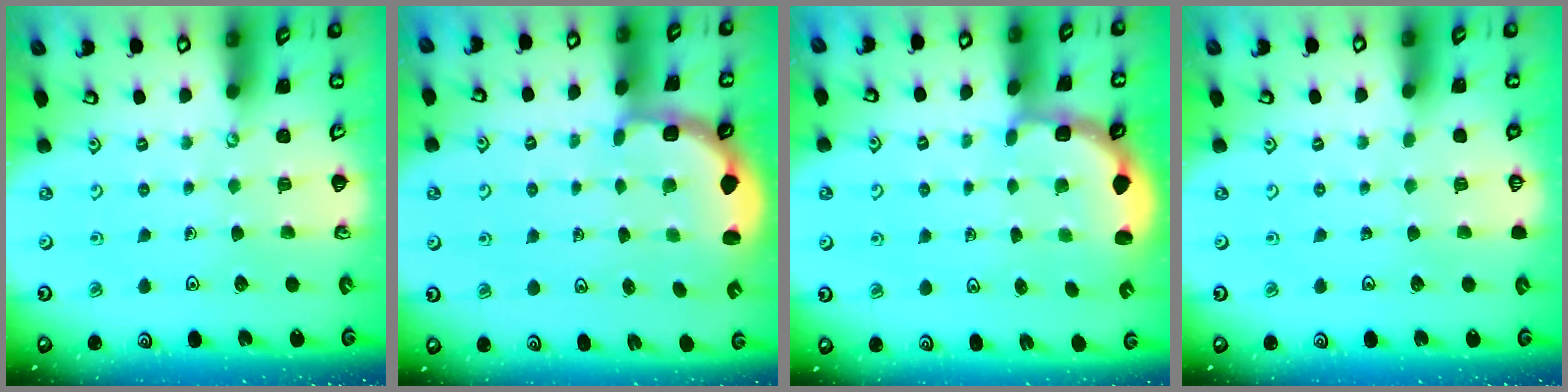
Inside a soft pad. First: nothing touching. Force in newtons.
{"total": 2.7, "press": 2.1, "slide": 1.7}
{"total": 2.7, "press": 2.3, "slide": 1.4}
{"total": 0.0}